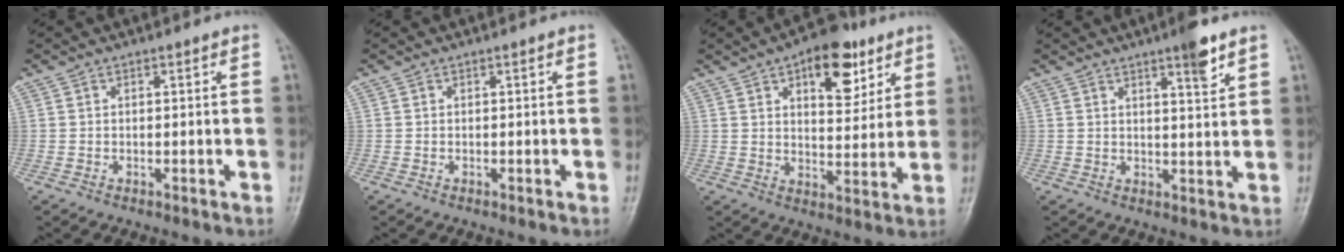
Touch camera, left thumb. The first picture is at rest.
{"total": 0.0}
{"total": 12.8, "force": [6.6, 6.5, 8.9], "torque": [-0.090, -0.025, 0.095]}
{"total": 5.3, "force": [3.4, 0.8, 3.9], "torque": [-0.052, -0.022, 0.049]}